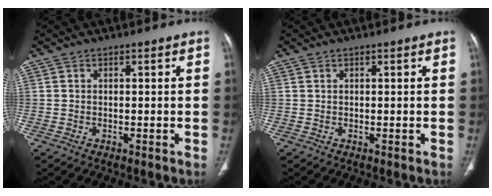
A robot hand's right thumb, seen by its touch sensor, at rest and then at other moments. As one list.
[{"total": 0.0}]